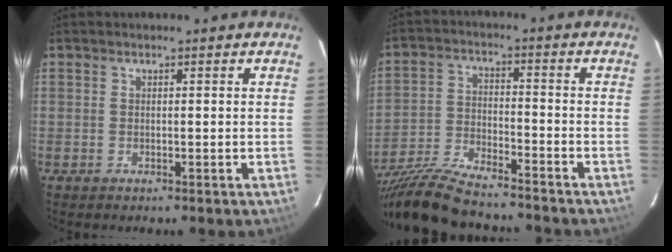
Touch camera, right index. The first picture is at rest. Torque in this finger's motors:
{"motor_torque": [1.08, -1.06, 0.46, 0.07]}